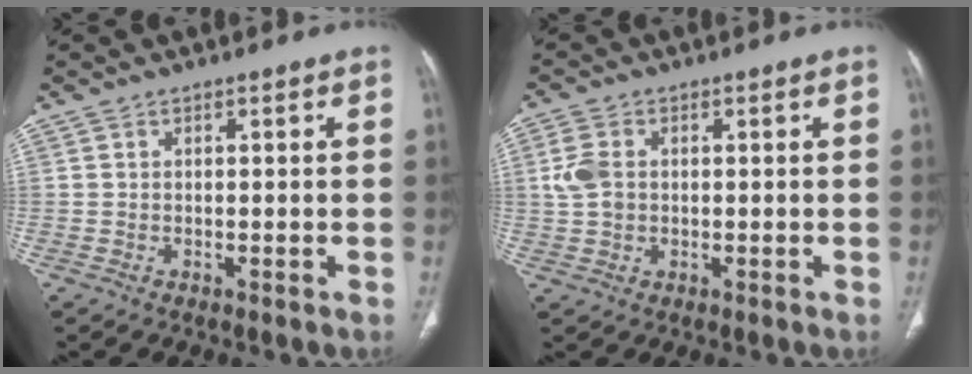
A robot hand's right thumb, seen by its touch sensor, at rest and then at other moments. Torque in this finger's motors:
{"motor_torque": [0.45, -0.25, 0.17, 0.61, 0.06]}